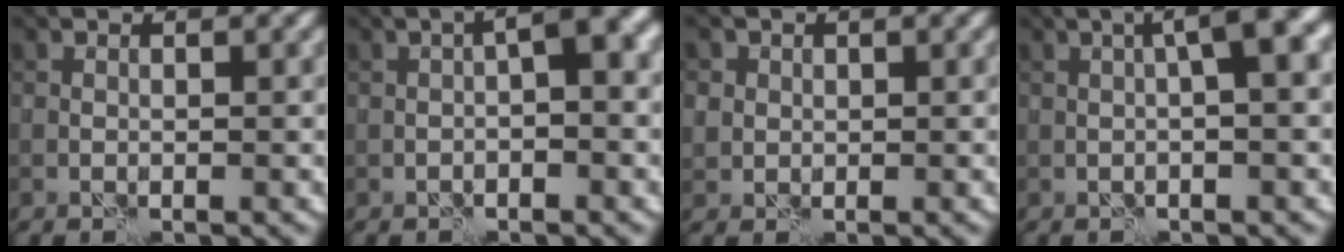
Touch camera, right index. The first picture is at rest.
{"total": 3.6, "force": [-0.1, 1.0, 3.5], "torque": [-0.052, 0.018, -0.008]}
{"total": 2.2, "force": [0.8, 2.0, 0.6], "torque": [-0.010, 0.004, 0.020]}
{"total": 5.3, "force": [1.0, 1.2, 5.0], "torque": [-0.070, 0.021, 0.010]}